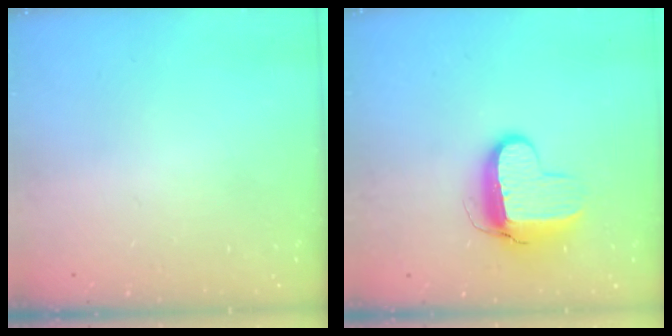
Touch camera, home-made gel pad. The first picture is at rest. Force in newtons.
{"total": 9.9, "press": 9.9, "slide": 0.9}